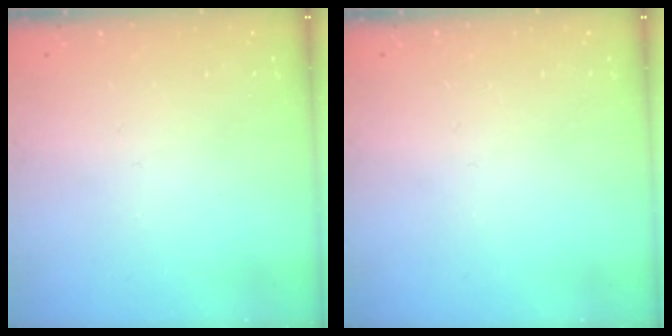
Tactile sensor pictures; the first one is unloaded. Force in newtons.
{"total": 0.0}